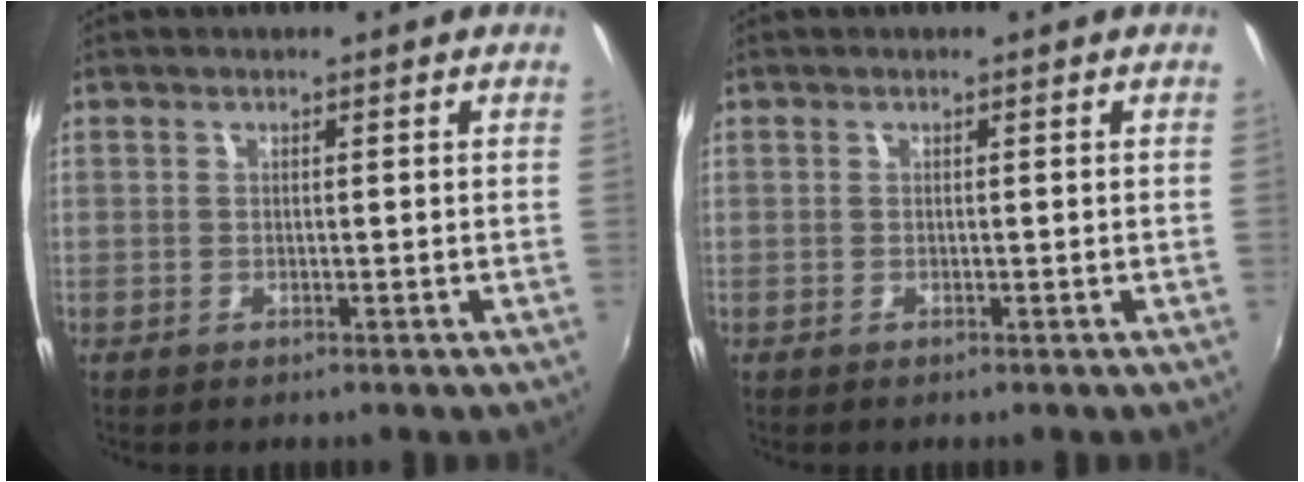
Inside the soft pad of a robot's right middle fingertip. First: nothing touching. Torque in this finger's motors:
{"motor_torque": [0.04, -0.03, 0.01, 0.00]}